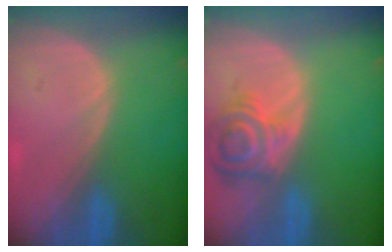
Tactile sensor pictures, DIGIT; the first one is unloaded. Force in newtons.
{"total": 6.8, "press": 6.5, "slide": 2.0}